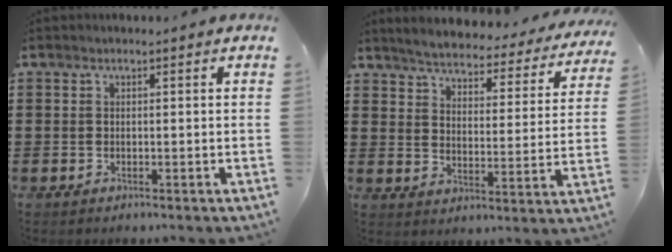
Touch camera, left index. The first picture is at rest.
{"total": 4.0, "force": [3.9, -0.1, 0.8], "torque": [-0.039, -0.033, 0.060]}